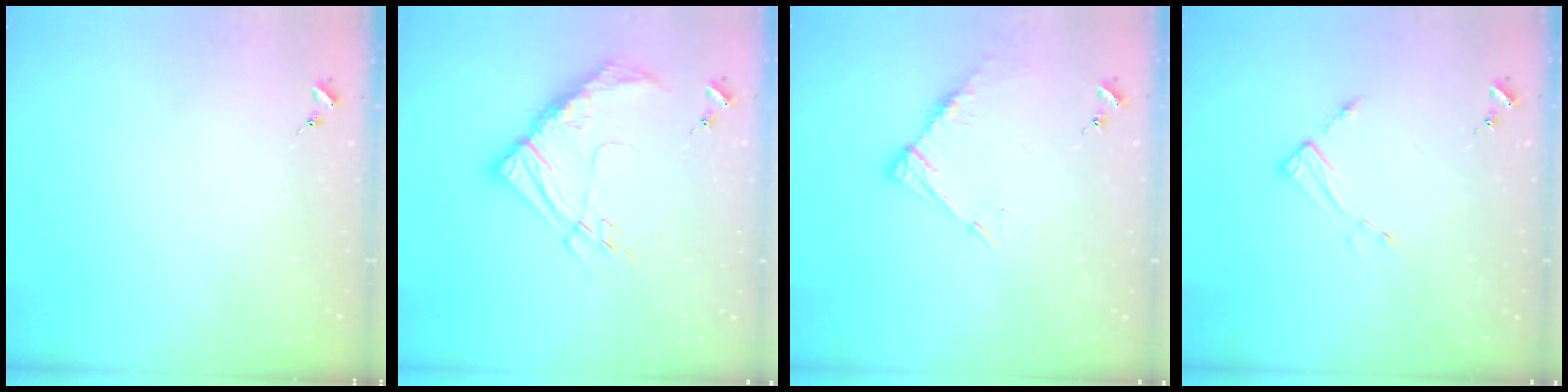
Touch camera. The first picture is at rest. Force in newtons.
{"total": 15.4, "press": 15.3, "slide": 1.6}
{"total": 9.1, "press": 9.1, "slide": 0.7}
{"total": 4.4, "press": 4.4, "slide": 0.2}